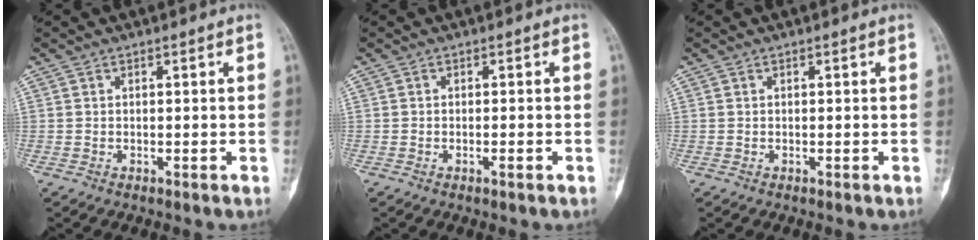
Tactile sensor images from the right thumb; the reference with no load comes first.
{"total": 1.0, "force": [-0.5, 0.1, 0.8], "torque": [-0.014, 0.002, -0.006]}
{"total": 0.0}